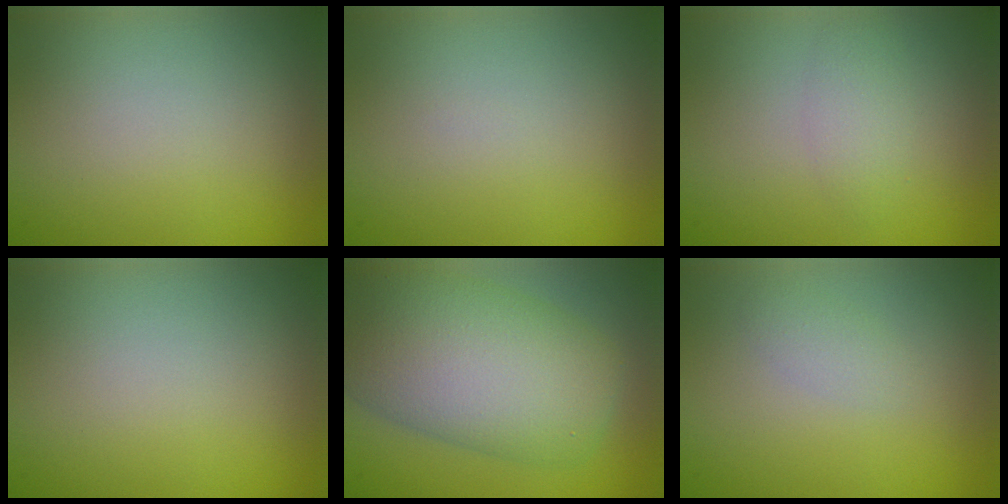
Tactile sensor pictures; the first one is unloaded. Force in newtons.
{"total": 0.0}
{"total": 1.7, "press": 1.7, "slide": 0.1}
{"total": 0.0}
{"total": 11.3, "press": 11.3, "slide": 0.8}
{"total": 1.2, "press": 1.2, "slide": 0.1}